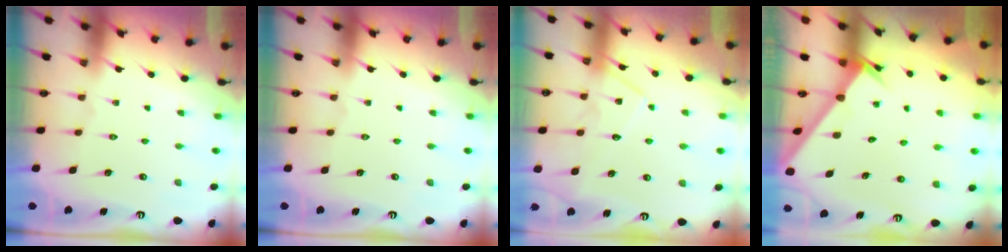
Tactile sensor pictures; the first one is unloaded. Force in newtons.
{"total": 0.0}
{"total": 12.6, "press": 12.6, "slide": 0.9}
{"total": 2.6, "press": 2.6, "slide": 0.1}